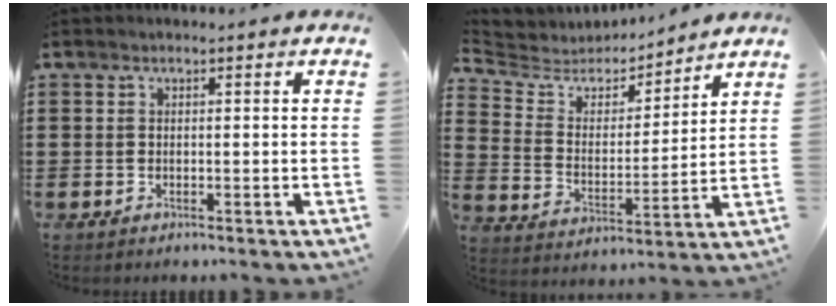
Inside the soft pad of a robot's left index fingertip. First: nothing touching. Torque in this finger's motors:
{"motor_torque": [2.07, -0.07, 0.23, 0.07]}